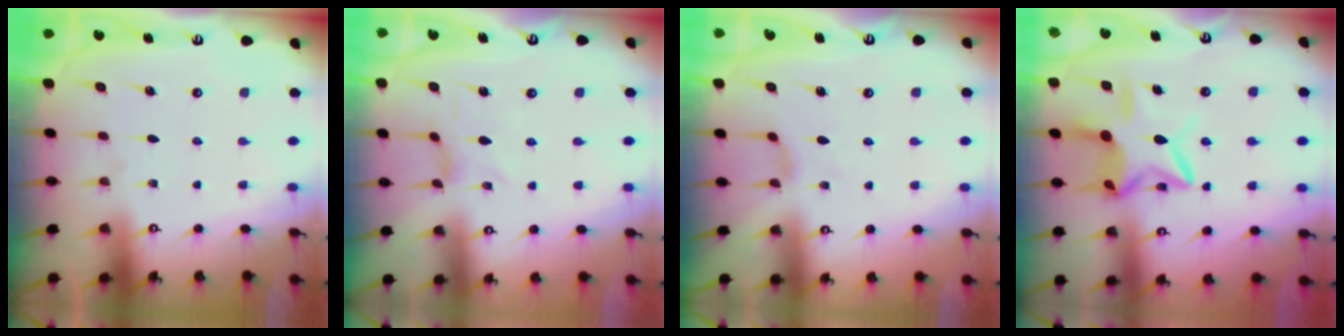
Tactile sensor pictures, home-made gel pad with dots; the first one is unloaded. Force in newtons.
{"total": 0.0}
{"total": 1.8, "press": 1.7, "slide": 0.5}
{"total": 12.1, "press": 12.0, "slide": 0.9}